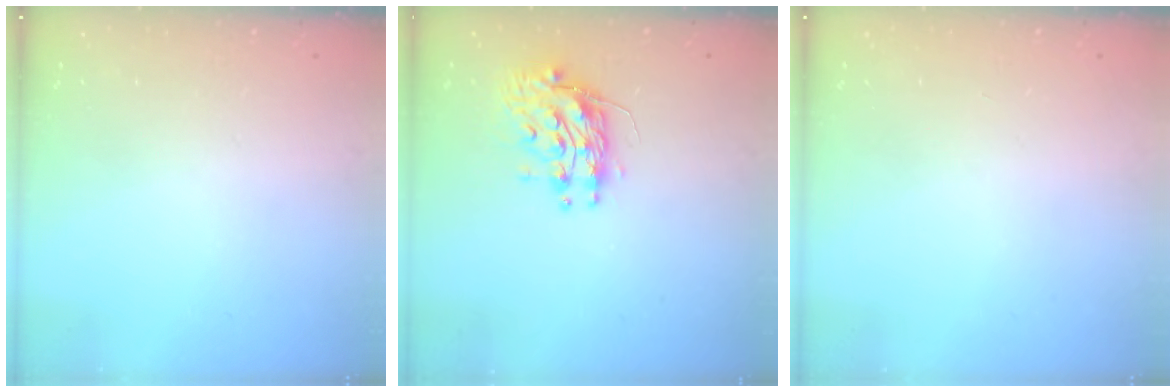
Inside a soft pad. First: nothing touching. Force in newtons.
{"total": 10.6, "press": 10.5, "slide": 0.8}
{"total": 0.0}